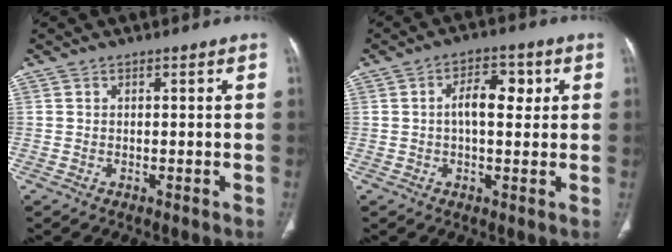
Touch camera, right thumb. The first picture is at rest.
{"total": 6.4, "force": [1.0, 3.3, 5.3], "torque": [-0.069, 0.011, 0.011]}